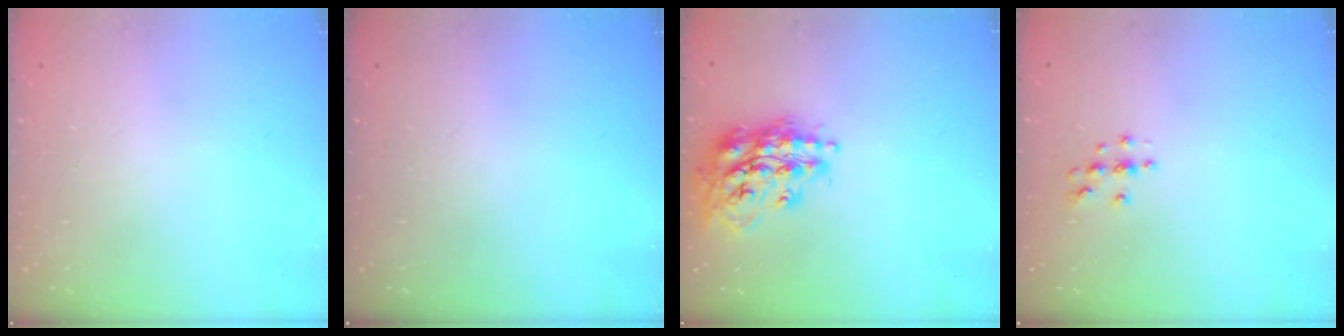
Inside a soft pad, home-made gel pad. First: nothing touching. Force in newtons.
{"total": 0.0}
{"total": 17.7, "press": 17.6, "slide": 1.5}
{"total": 4.2, "press": 4.2, "slide": 0.5}